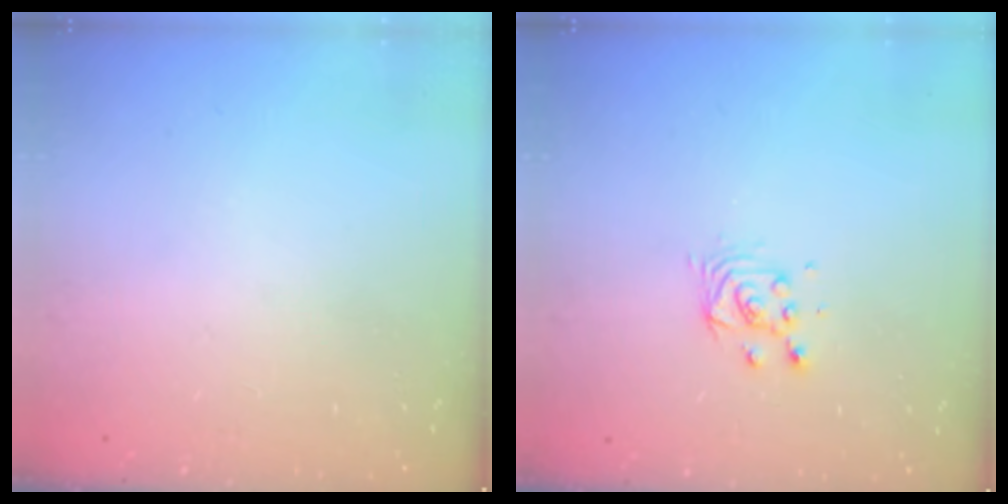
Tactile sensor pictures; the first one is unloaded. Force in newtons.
{"total": 3.9, "press": 3.9, "slide": 0.3}